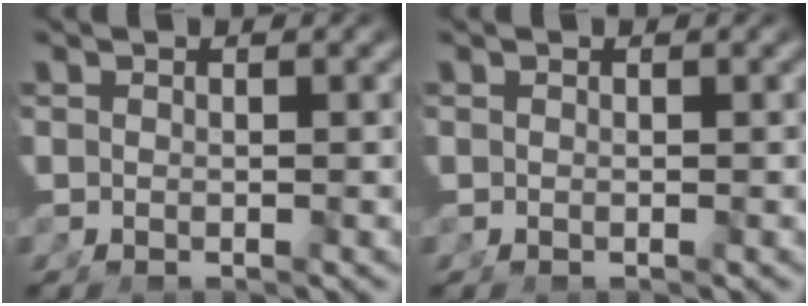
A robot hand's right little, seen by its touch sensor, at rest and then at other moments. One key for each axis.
{"total": 0.0}